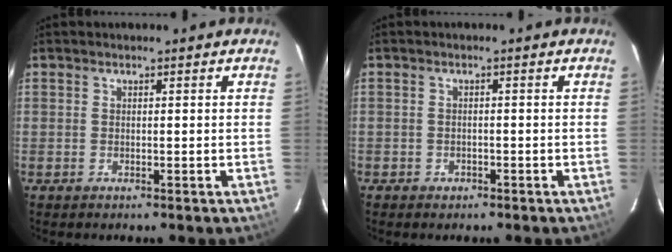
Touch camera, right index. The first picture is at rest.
{"total": 1.7, "force": [-1.1, 1.3, 0.1], "torque": [-0.006, 0.004, -0.017]}